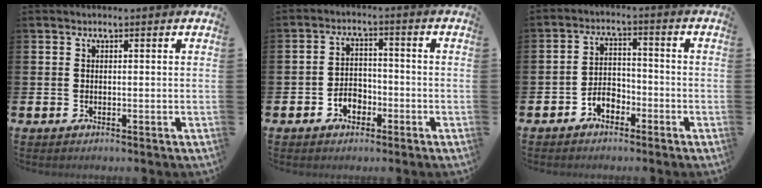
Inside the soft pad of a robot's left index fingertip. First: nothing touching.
{"total": 3.4, "force": [-1.9, 2.4, 1.5], "torque": [-0.030, 0.006, -0.041]}
{"total": 3.2, "force": [-2.4, 1.9, 1.0], "torque": [-0.030, 0.012, -0.050]}